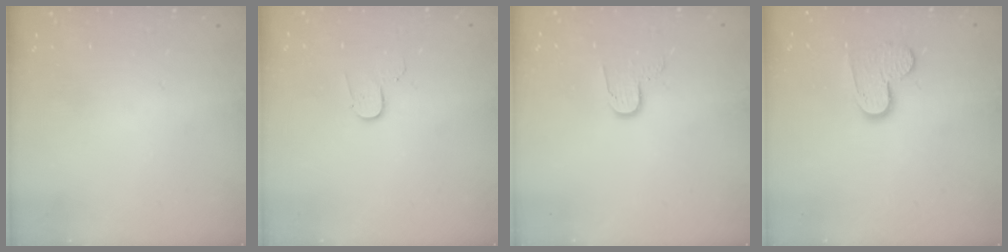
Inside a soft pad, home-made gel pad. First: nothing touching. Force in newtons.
{"total": 3.3, "press": 3.3, "slide": 0.3}
{"total": 7.2, "press": 7.2, "slide": 0.6}
{"total": 9.9, "press": 9.8, "slide": 0.7}